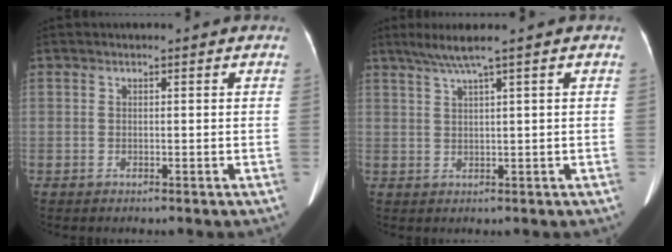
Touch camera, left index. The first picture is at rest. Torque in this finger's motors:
{"motor_torque": [-0.02, -0.38, 0.07, 0.00]}